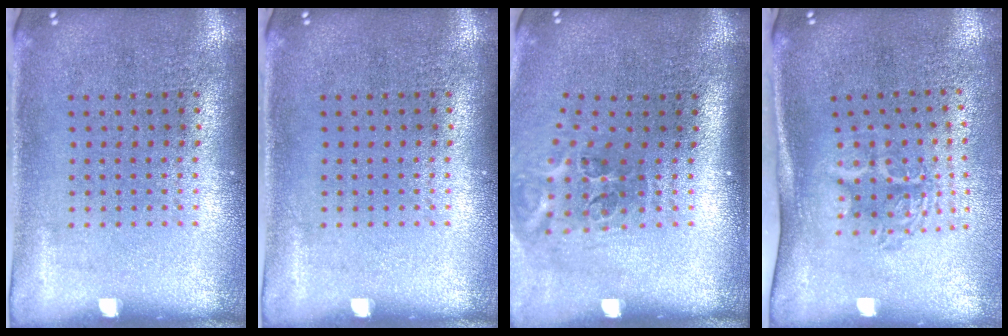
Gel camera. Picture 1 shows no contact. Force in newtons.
{"total": 0.0}
{"total": 2.2, "press": 1.3, "slide": 1.7}
{"total": 1.8, "press": 1.3, "slide": 1.3}